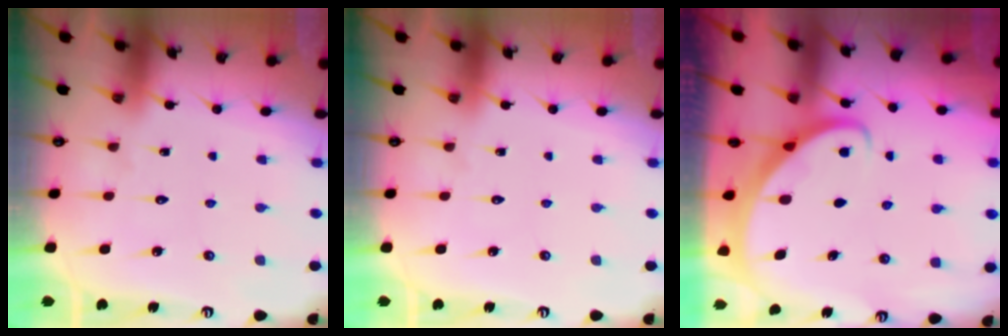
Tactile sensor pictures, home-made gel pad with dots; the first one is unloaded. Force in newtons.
{"total": 0.0}
{"total": 2.7, "press": 2.7, "slide": 0.3}